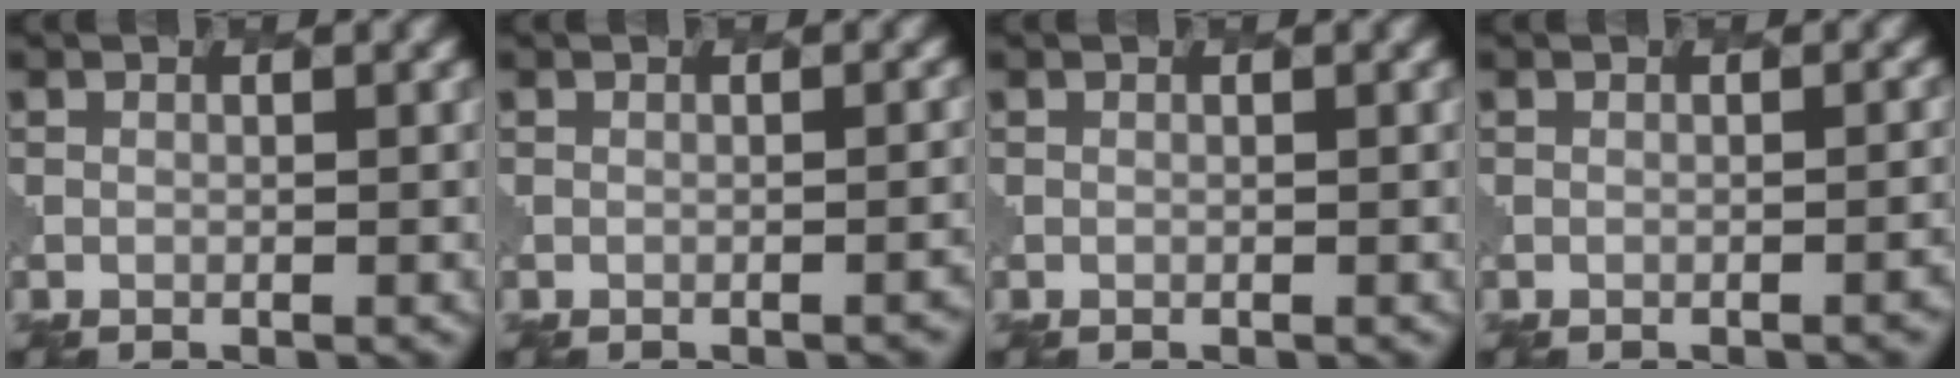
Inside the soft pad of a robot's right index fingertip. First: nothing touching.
{"total": 1.5, "force": [-0.9, 0.4, 1.0], "torque": [-0.002, 0.004, -0.013]}
{"total": 0.0}
{"total": 1.6, "force": [-0.9, 0.5, 1.3], "torque": [-0.005, 0.004, -0.011]}